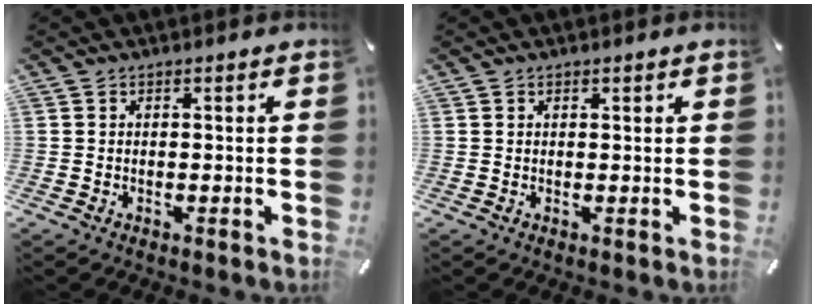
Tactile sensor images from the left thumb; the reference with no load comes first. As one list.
[{"total": 0.7, "force": [0.4, 0.6, 0.1], "torque": [-0.001, 0.003, 0.007]}]